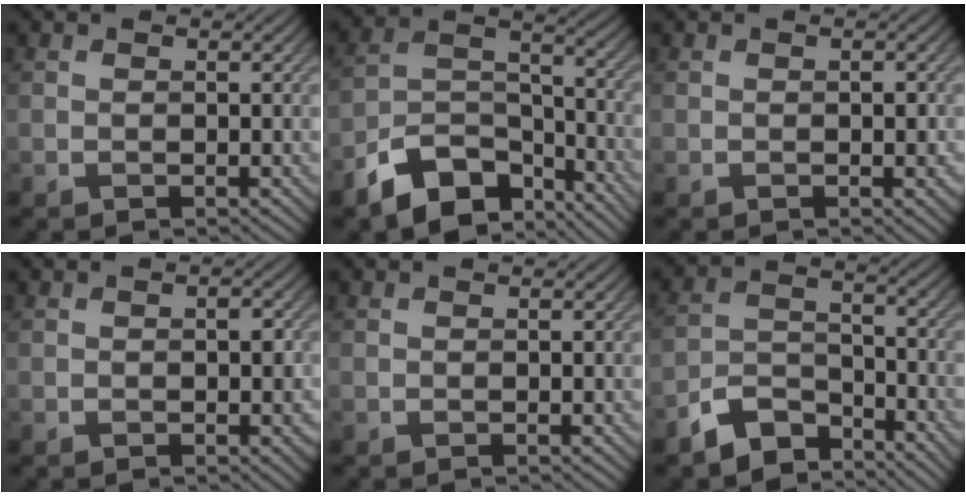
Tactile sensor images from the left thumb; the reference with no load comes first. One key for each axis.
{"total": 11.7, "fx": -8.3, "fy": 5.6, "fz": 6.1, "tx": -0.111, "ty": -0.015, "tz": -0.154}
{"total": 1.1, "fx": -0.1, "fy": 0.6, "fz": 0.9, "tx": -0.011, "ty": -0.003, "tz": 0.000}
{"total": 1.7, "fx": -0.2, "fy": 1.1, "fz": 1.3, "tx": -0.019, "ty": -0.007, "tz": -0.001}
{"total": 0.0}
{"total": 7.2, "fx": -5.9, "fy": 3.0, "fz": 2.8, "tx": -0.058, "ty": -0.005, "tz": -0.126}